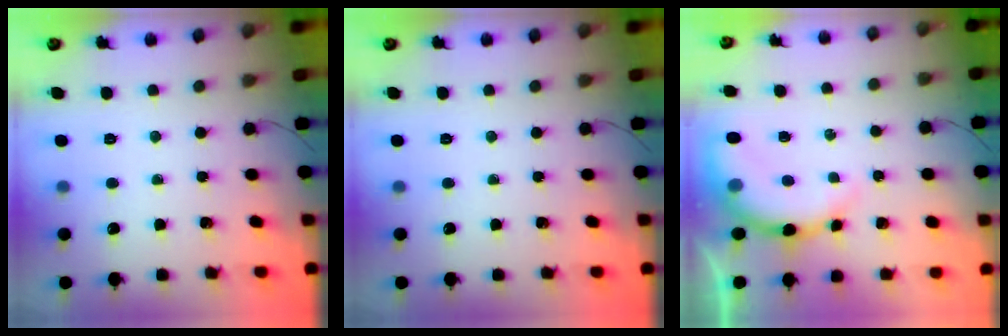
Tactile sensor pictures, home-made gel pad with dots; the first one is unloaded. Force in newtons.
{"total": 0.0}
{"total": 10.0, "press": 9.9, "slide": 1.0}